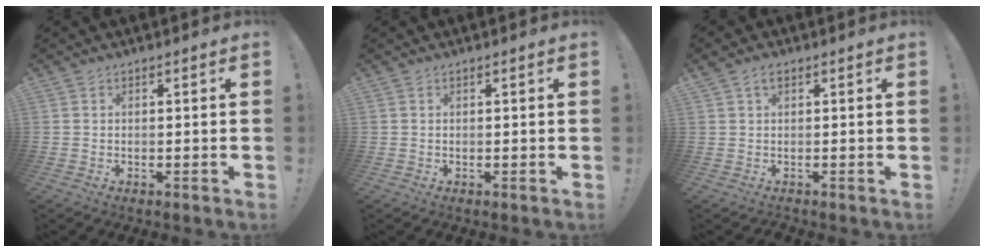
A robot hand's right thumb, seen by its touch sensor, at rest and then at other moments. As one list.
[{"total": 0.0}, {"total": 2.5, "force": [1.0, 1.7, 1.5], "torque": [-0.025, 0.000, 0.017]}]